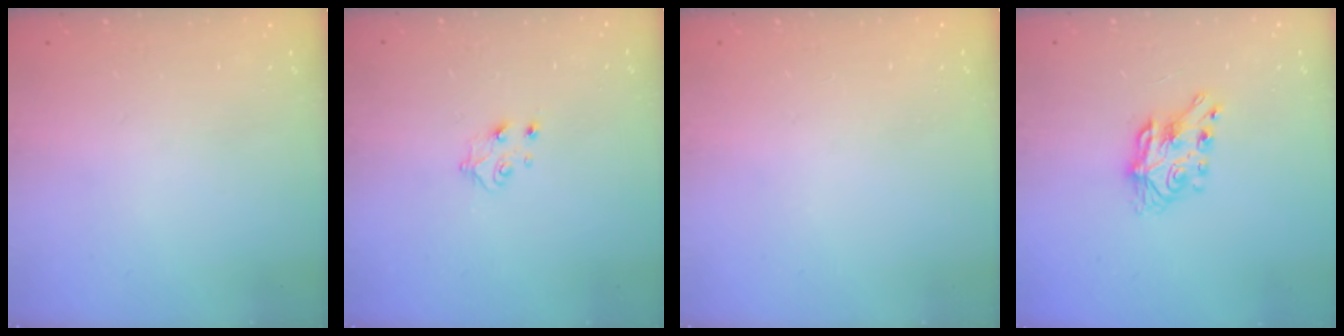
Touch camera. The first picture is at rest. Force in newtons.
{"total": 5.5, "press": 5.5, "slide": 0.5}
{"total": 0.0}
{"total": 7.1, "press": 7.1, "slide": 0.2}